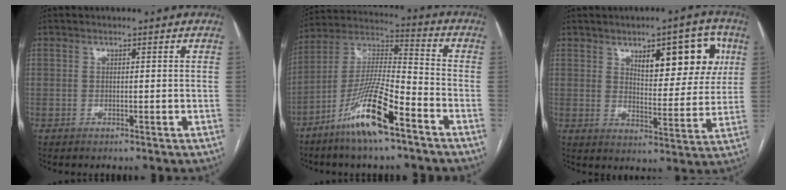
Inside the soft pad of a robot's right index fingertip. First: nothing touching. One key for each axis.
{"total": 14.2, "fx": -8.2, "fy": 1.6, "fz": 11.4, "tx": -0.228, "ty": -0.016, "tz": -0.157}
{"total": 12.3, "fx": 5.2, "fy": 4.6, "fz": 10.1, "tx": -0.128, "ty": 0.015, "tz": 0.076}